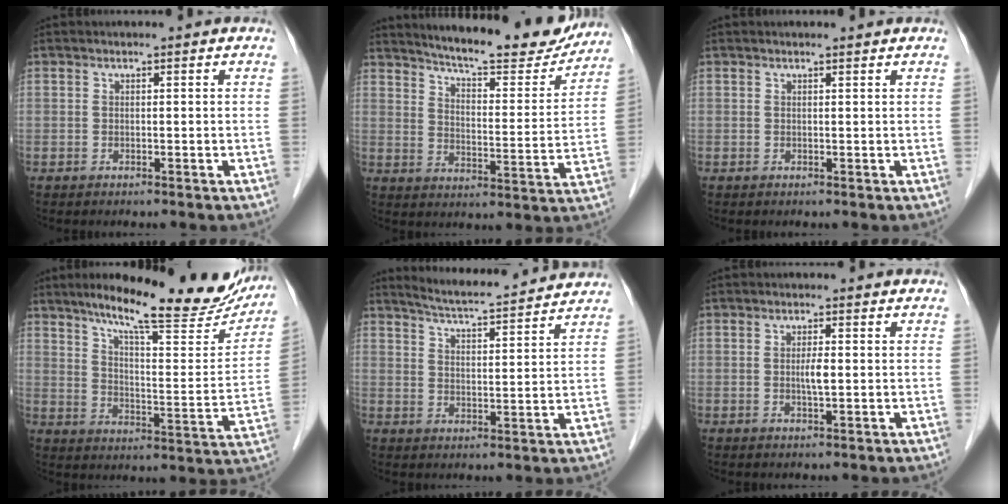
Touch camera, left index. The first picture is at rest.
{"total": 17.9, "force": [16.5, 2.3, 6.5], "torque": [-0.095, -0.036, 0.218]}
{"total": 0.9, "force": [0.9, -0.1, 0.2], "torque": [-0.010, 0.003, 0.013]}
{"total": 23.6, "force": [19.2, 3.9, 13.2], "torque": [-0.188, -0.016, 0.258]}
{"total": 11.5, "force": [10.9, 0.0, 3.5], "torque": [-0.067, 0.015, 0.155]}
{"total": 2.0, "force": [0.0, 0.2, 2.0], "torque": [-0.038, -0.001, 0.000]}